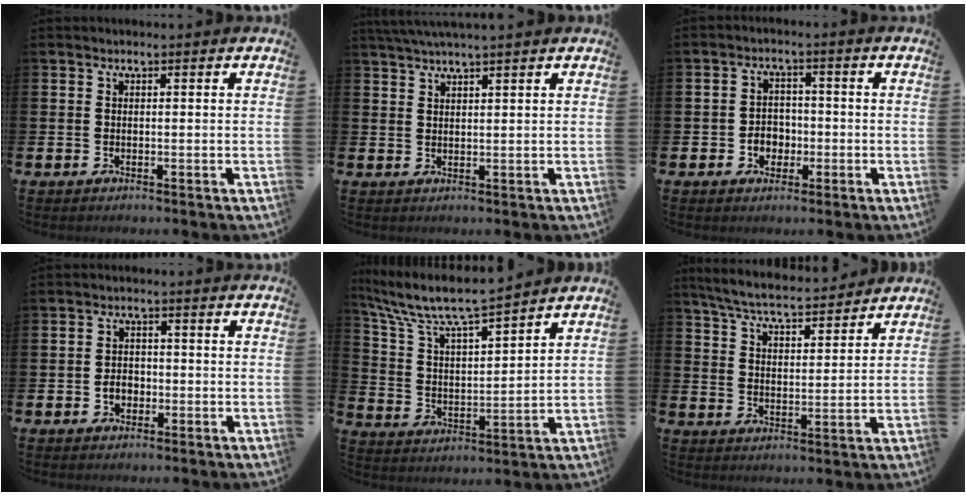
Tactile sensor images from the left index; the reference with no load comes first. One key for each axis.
{"total": 3.0, "fx": 2.8, "fy": -0.3, "fz": 1.1, "tx": -0.031, "ty": -0.001, "tz": 0.053}
{"total": 3.3, "fx": -1.1, "fy": 2.8, "fz": 1.4, "tx": -0.020, "ty": 0.001, "tz": -0.029}
{"total": 2.4, "fx": -0.8, "fy": 1.9, "fz": 1.2, "tx": -0.013, "ty": -0.001, "tz": -0.021}
{"total": 8.6, "fx": 7.9, "fy": 1.1, "fz": 3.4, "tx": -0.103, "ty": -0.052, "tz": 0.135}
{"total": 6.2, "fx": 5.9, "fy": 0.7, "fz": 1.6, "tx": -0.054, "ty": -0.036, "tz": 0.103}